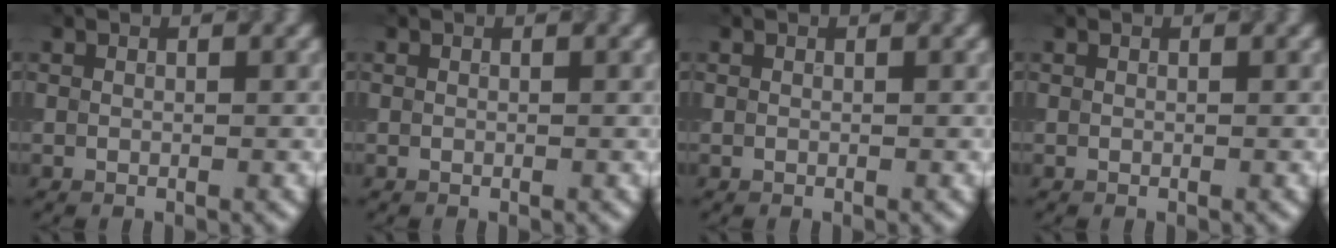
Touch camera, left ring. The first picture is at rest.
{"total": 0.0}
{"total": 0.0}
{"total": 0.0}